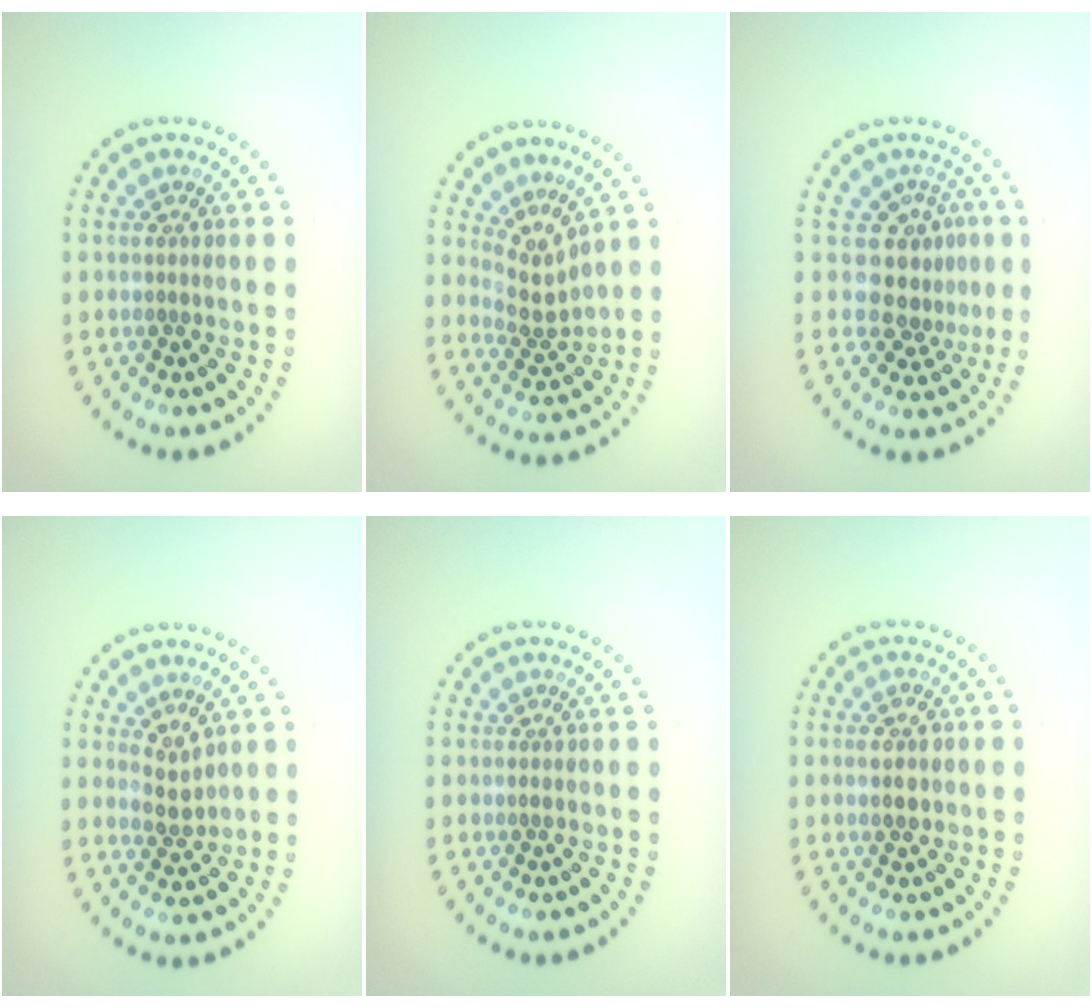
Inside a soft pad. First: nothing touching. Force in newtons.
{"total": 2.7, "press": 1.9, "slide": 1.9}
{"total": 3.4, "press": 2.4, "slide": 2.3}
{"total": 2.1, "press": 1.9, "slide": 0.8}
{"total": 0.5, "press": 0.5, "slide": 0.2}
{"total": 2.6, "press": 2.6, "slide": 0.1}